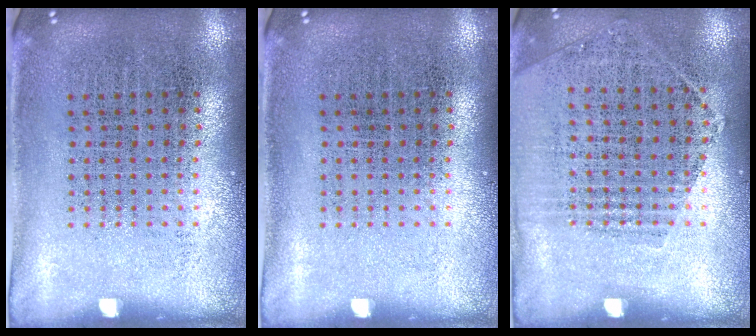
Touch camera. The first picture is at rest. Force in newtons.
{"total": 0.0}
{"total": 1.2, "press": 1.0, "slide": 0.5}